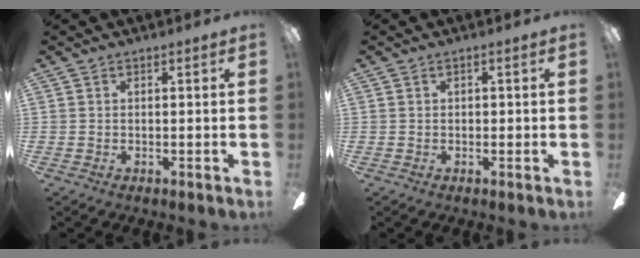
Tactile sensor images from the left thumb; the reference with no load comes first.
{"total": 0.5, "force": [-0.1, 0.4, 0.4], "torque": [-0.007, 0.003, -0.003]}